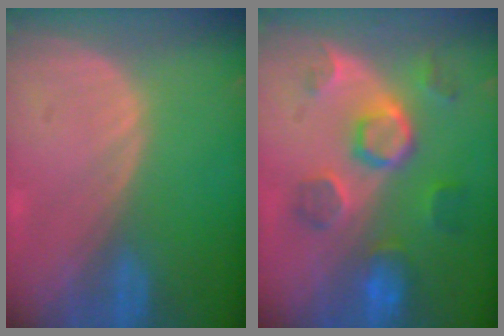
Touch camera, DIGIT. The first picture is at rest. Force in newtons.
{"total": 8.4, "press": 8.1, "slide": 2.4}